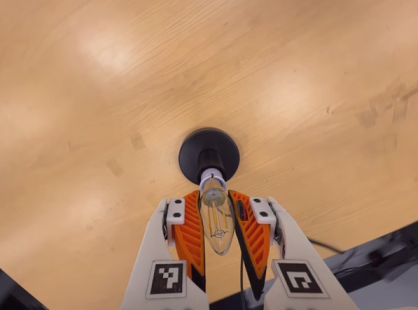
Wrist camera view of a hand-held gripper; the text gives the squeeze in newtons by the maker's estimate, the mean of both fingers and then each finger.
{"total": 15.9, "left": 13.6, "right": 18.2}